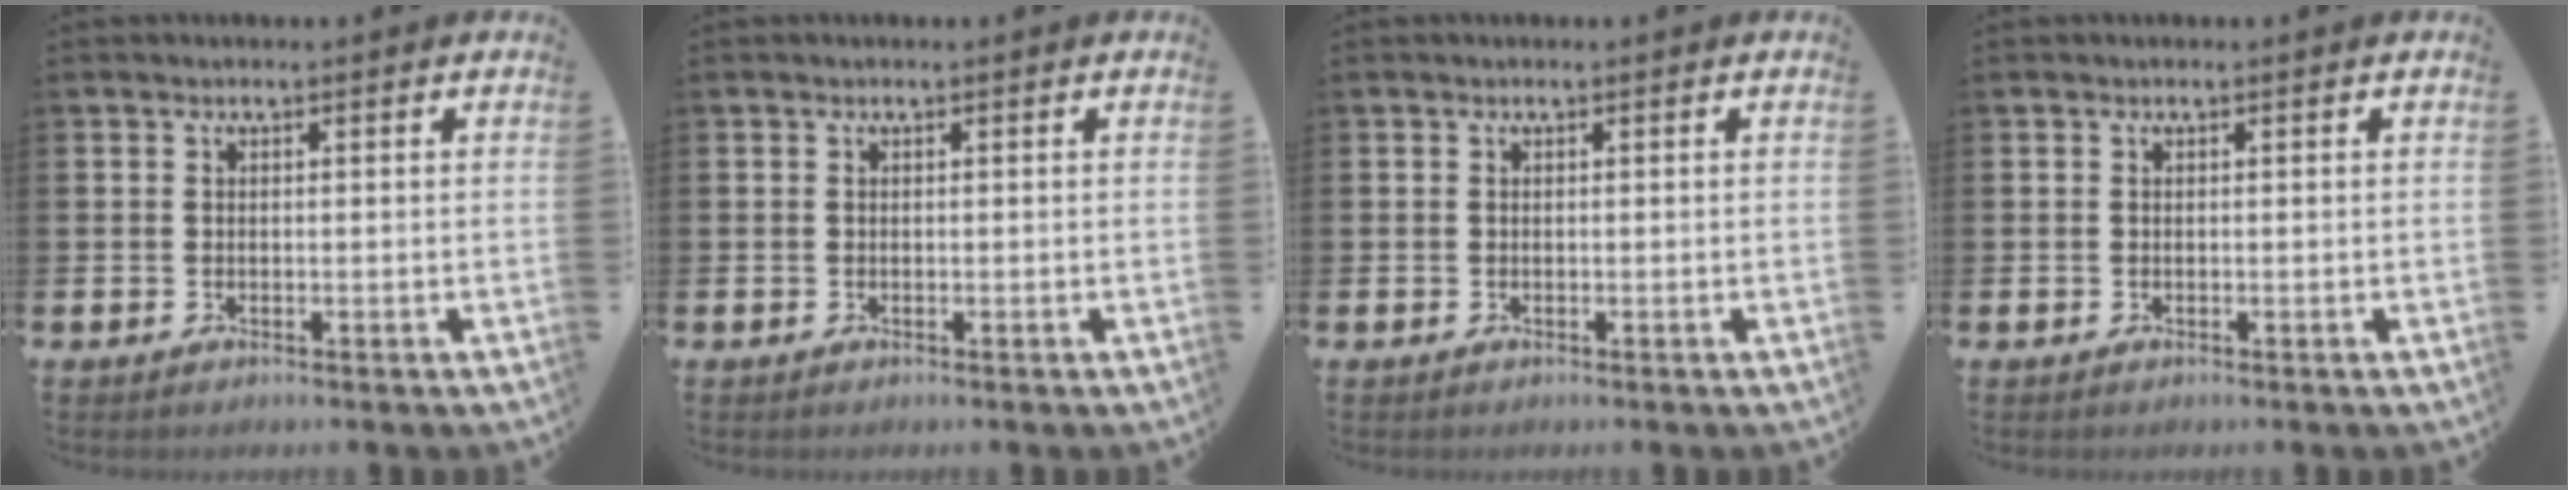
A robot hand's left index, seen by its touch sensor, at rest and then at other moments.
{"total": 0.0}
{"total": 0.0}
{"total": 0.0}